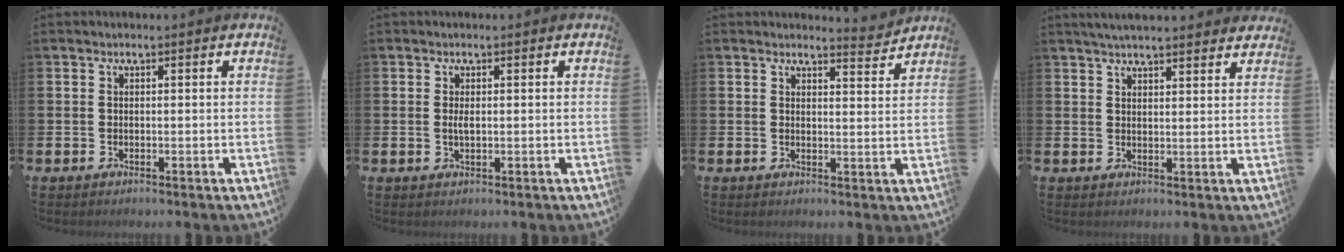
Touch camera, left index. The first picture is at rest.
{"total": 1.3, "force": [0.2, 0.5, 1.3], "torque": [-0.019, 0.000, 0.000]}
{"total": 3.6, "force": [3.5, 0.1, 0.0], "torque": [0.013, -0.029, 0.060]}
{"total": 3.8, "force": [3.6, 0.4, 0.9], "torque": [-0.025, -0.011, 0.067]}